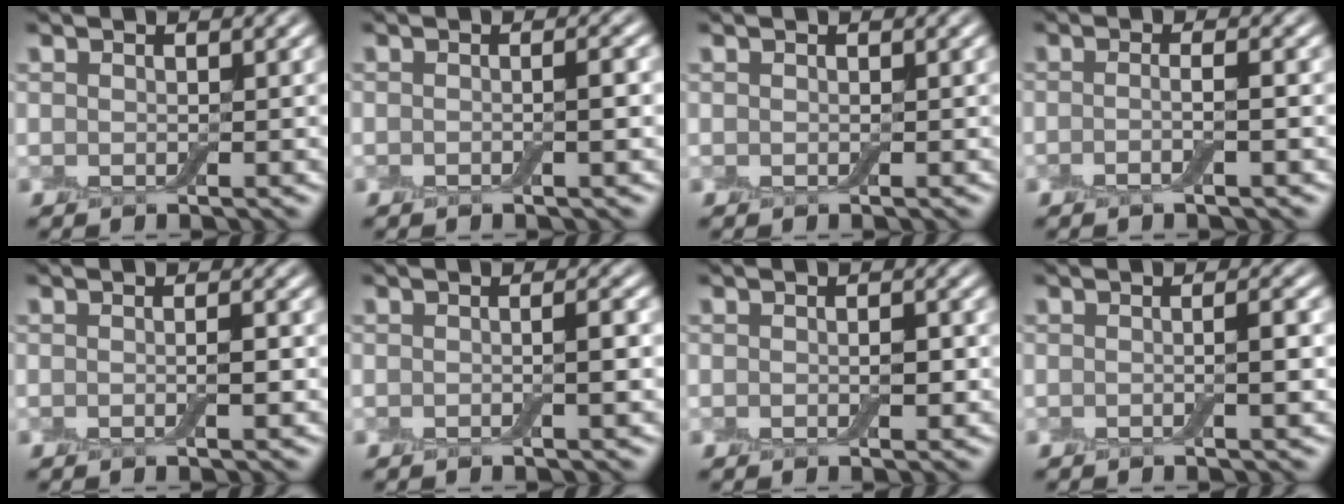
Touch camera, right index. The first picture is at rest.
{"total": 1.4, "force": [-0.3, 0.2, 1.4], "torque": [-0.021, 0.002, -0.007]}
{"total": 0.0}
{"total": 2.0, "force": [-0.5, 0.4, 1.8], "torque": [-0.032, -0.003, -0.017]}
{"total": 1.4, "force": [-0.3, 0.2, 1.3], "torque": [-0.022, 0.000, -0.006]}
{"total": 1.8, "force": [-0.4, 0.3, 1.8], "torque": [-0.026, 0.002, -0.009]}
{"total": 1.4, "force": [-0.2, 0.6, 1.3], "torque": [-0.020, 0.001, -0.004]}
{"total": 2.1, "force": [-0.3, 0.4, 2.0], "torque": [-0.028, 0.002, -0.009]}